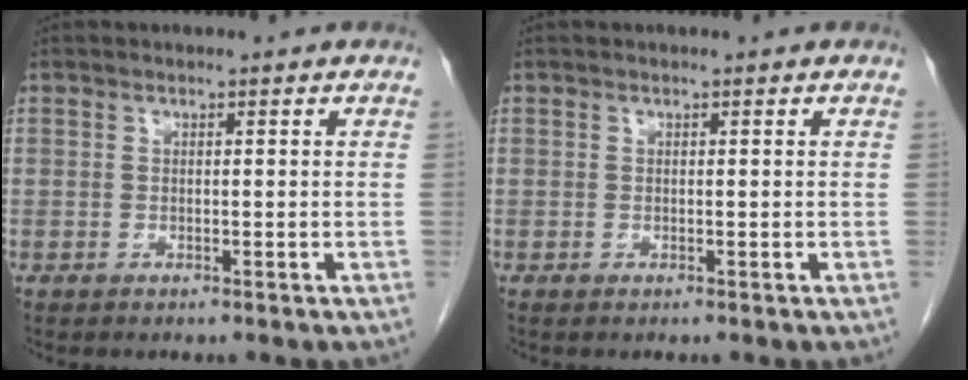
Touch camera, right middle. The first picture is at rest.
{"total": 0.0}